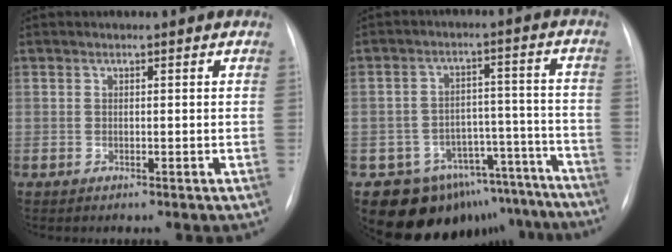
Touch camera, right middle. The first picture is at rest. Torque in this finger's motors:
{"motor_torque": [1.01, -1.13, 0.40, 0.07]}